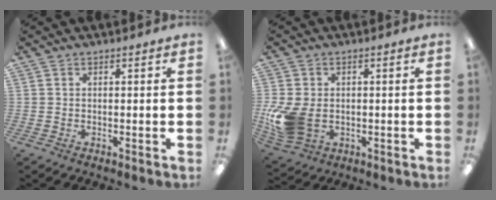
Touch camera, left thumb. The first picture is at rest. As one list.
[{"total": 11.4, "force": [-1.9, 8.2, 7.7], "torque": [-0.173, -0.004, -0.030]}]